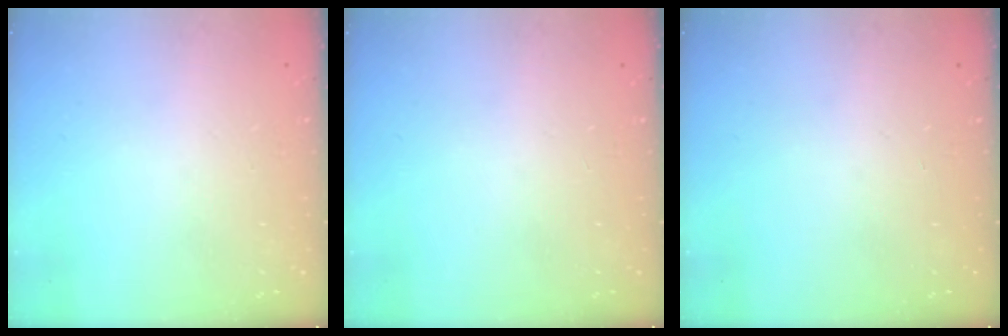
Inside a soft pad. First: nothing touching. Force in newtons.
{"total": 0.0}
{"total": 0.0}